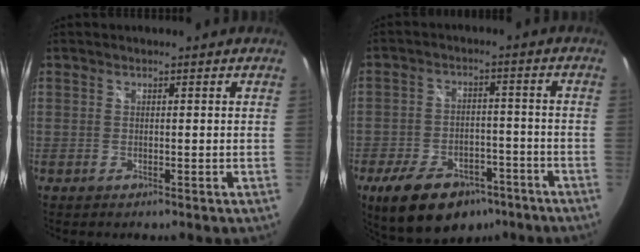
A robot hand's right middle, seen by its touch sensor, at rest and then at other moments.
{"total": 15.5, "force": [-10.0, 8.5, 8.2], "torque": [-0.178, -0.002, -0.147]}